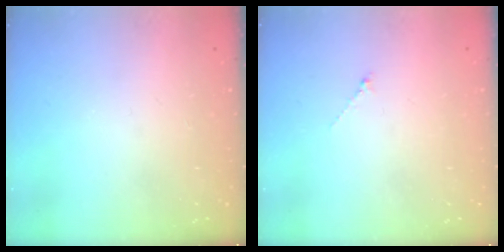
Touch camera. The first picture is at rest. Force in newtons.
{"total": 0.6, "press": 0.5, "slide": 0.3}